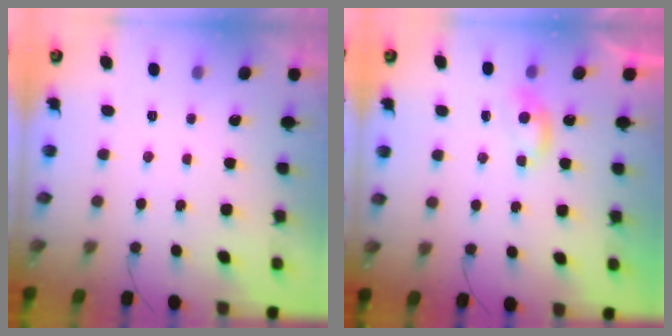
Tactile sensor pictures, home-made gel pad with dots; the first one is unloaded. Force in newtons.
{"total": 5.4, "press": 5.3, "slide": 0.5}